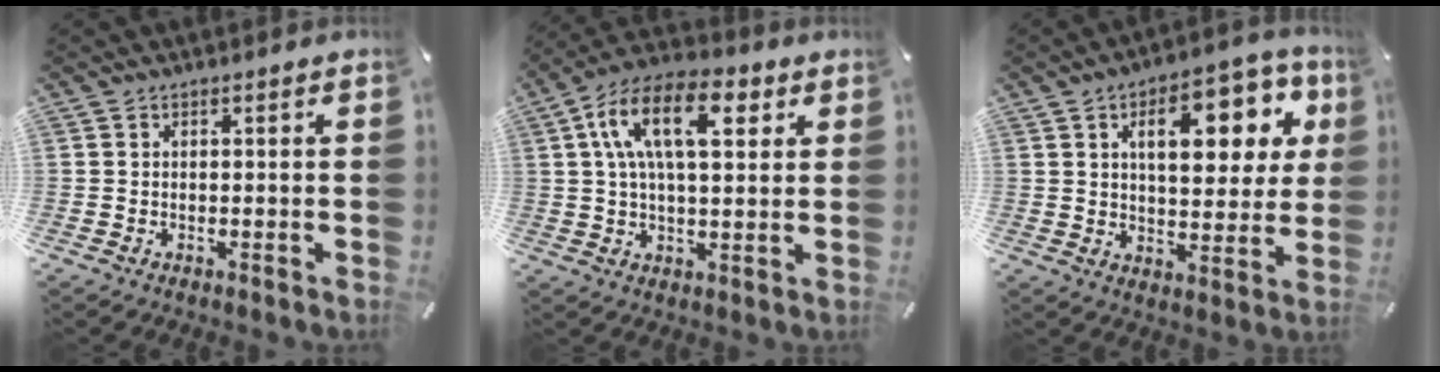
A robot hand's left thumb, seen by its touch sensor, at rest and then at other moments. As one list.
[{"total": 14.9, "force": [5.3, 7.4, 11.8], "torque": [-0.229, 0.004, 0.087]}, {"total": 16.8, "force": [6.4, 8.4, 13.1], "torque": [-0.182, -0.011, 0.099]}]